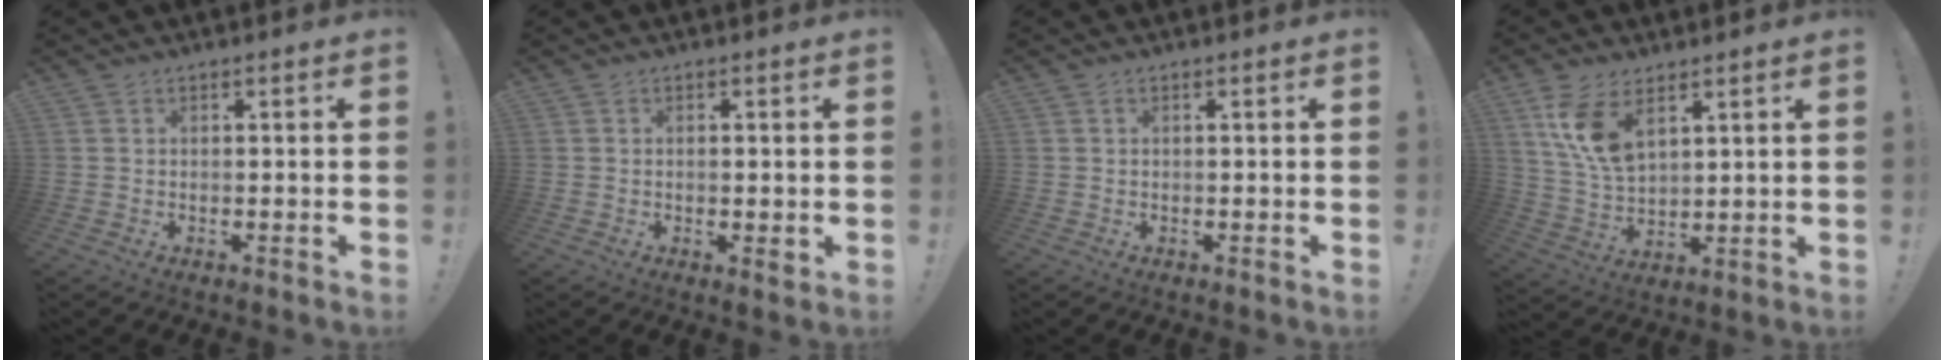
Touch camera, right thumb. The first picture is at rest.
{"total": 1.2, "force": [0.2, 0.4, 1.2], "torque": [-0.004, -0.006, 0.000]}
{"total": 0.0}
{"total": 11.1, "force": [6.0, 5.7, 7.4], "torque": [-0.148, -0.024, 0.111]}